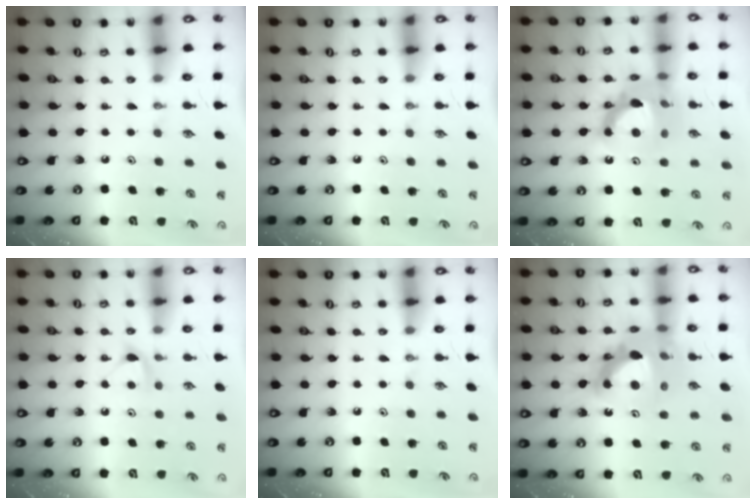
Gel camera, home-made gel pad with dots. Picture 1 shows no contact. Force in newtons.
{"total": 0.0}
{"total": 14.9, "press": 14.9, "slide": 1.1}
{"total": 5.1, "press": 5.0, "slide": 0.7}
{"total": 0.0}
{"total": 17.1, "press": 16.9, "slide": 2.5}